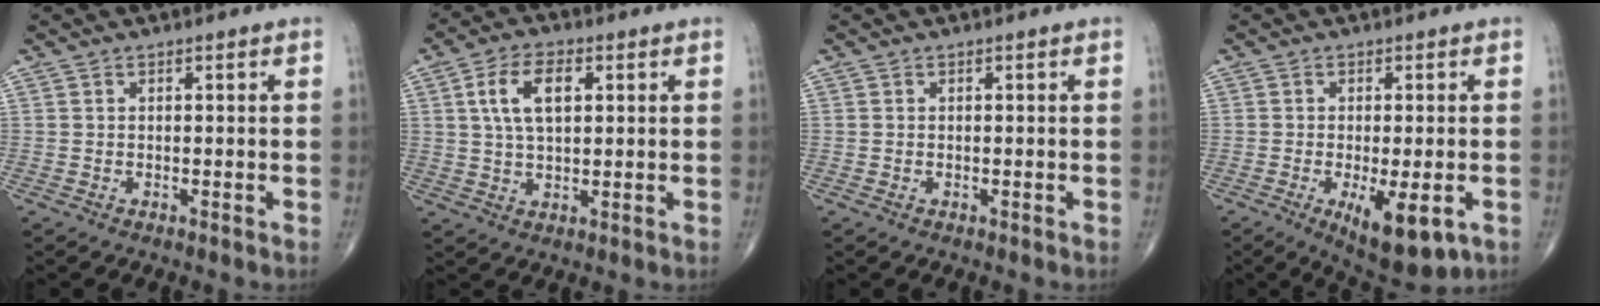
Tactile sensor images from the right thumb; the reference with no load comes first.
{"total": 8.4, "force": [2.3, 4.4, 6.8], "torque": [-0.119, 0.003, 0.042]}
{"total": 0.0}
{"total": 10.4, "force": [-3.6, 3.7, 9.0], "torque": [-0.132, -0.015, -0.045]}